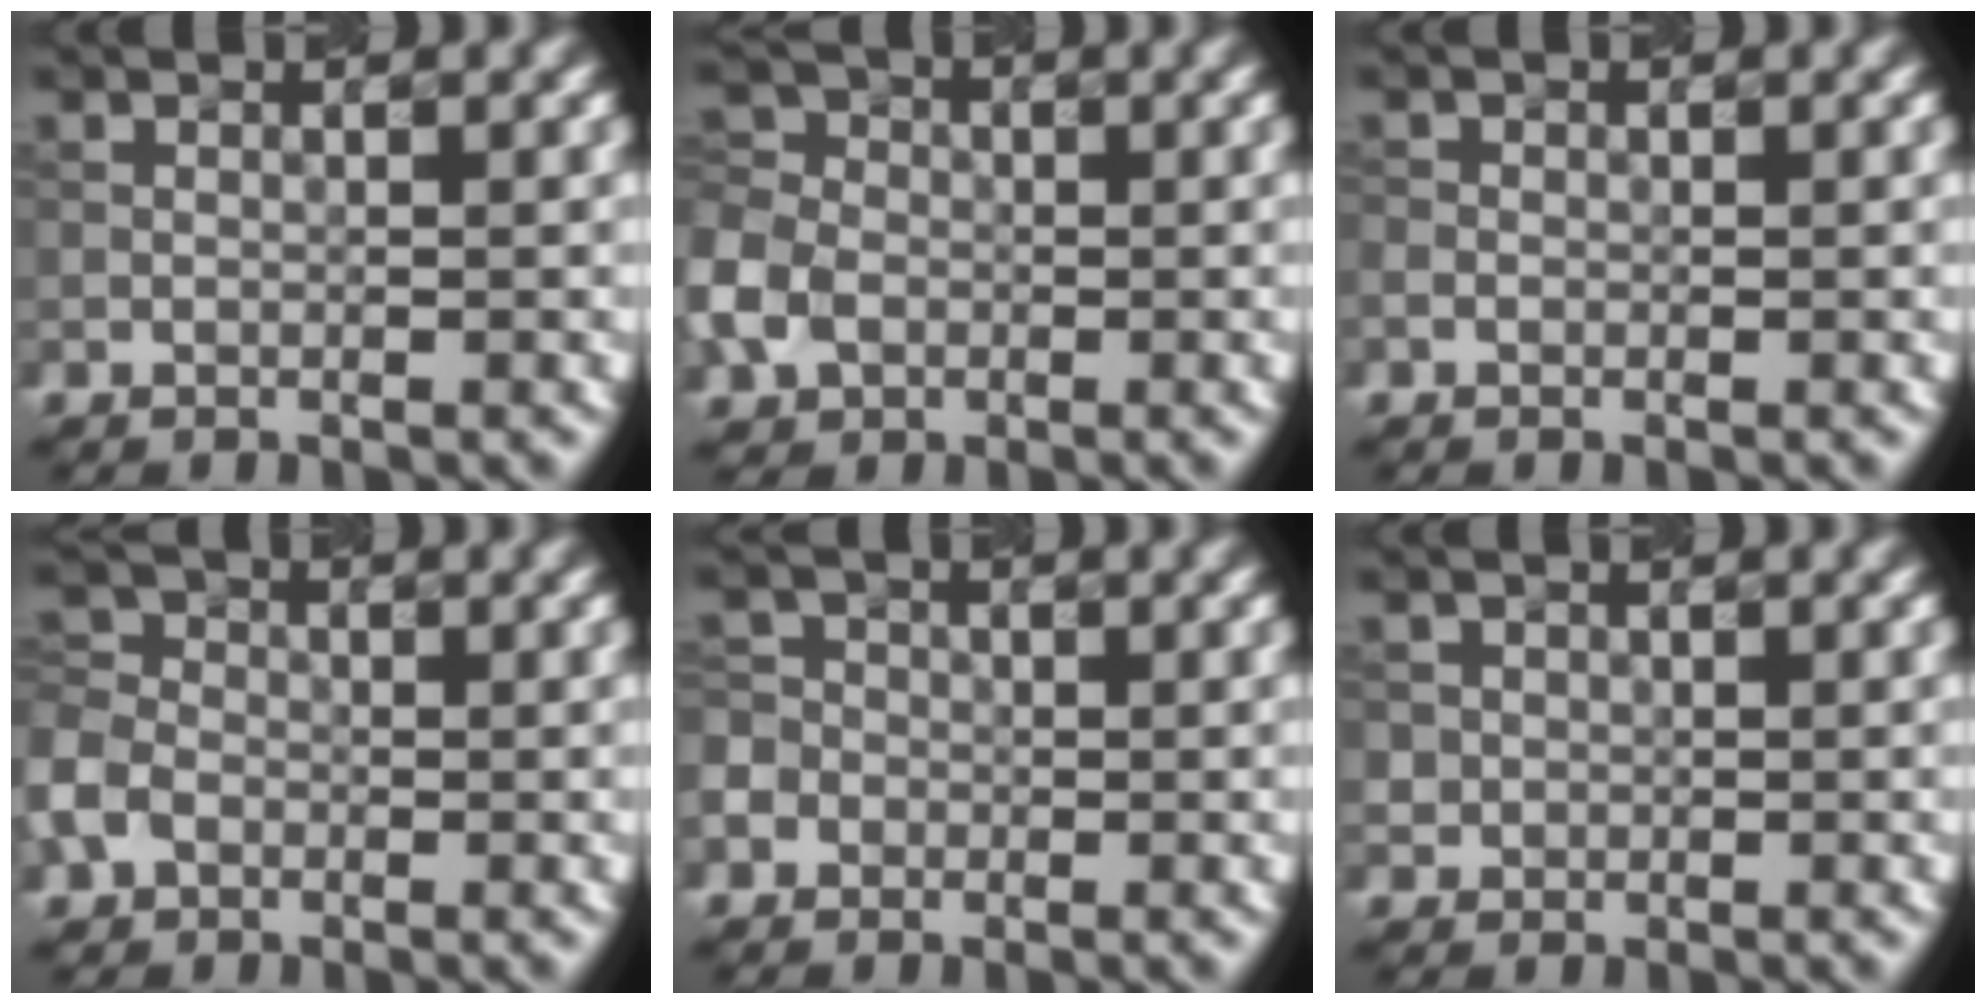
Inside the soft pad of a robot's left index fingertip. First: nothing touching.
{"total": 5.9, "force": [-2.1, 4.5, 3.1], "torque": [-0.083, -0.005, -0.056]}
{"total": 0.7, "force": [-0.3, 0.6, 0.2], "torque": [-0.005, -0.001, -0.008]}
{"total": 4.6, "force": [-2.1, 3.5, 2.3], "torque": [-0.061, -0.004, -0.051]}
{"total": 3.7, "force": [-1.7, 3.2, 1.0], "torque": [-0.010, 0.008, -0.047]}
{"total": 1.1, "force": [0.0, 1.1, 0.1], "torque": [0.012, -0.002, 0.001]}